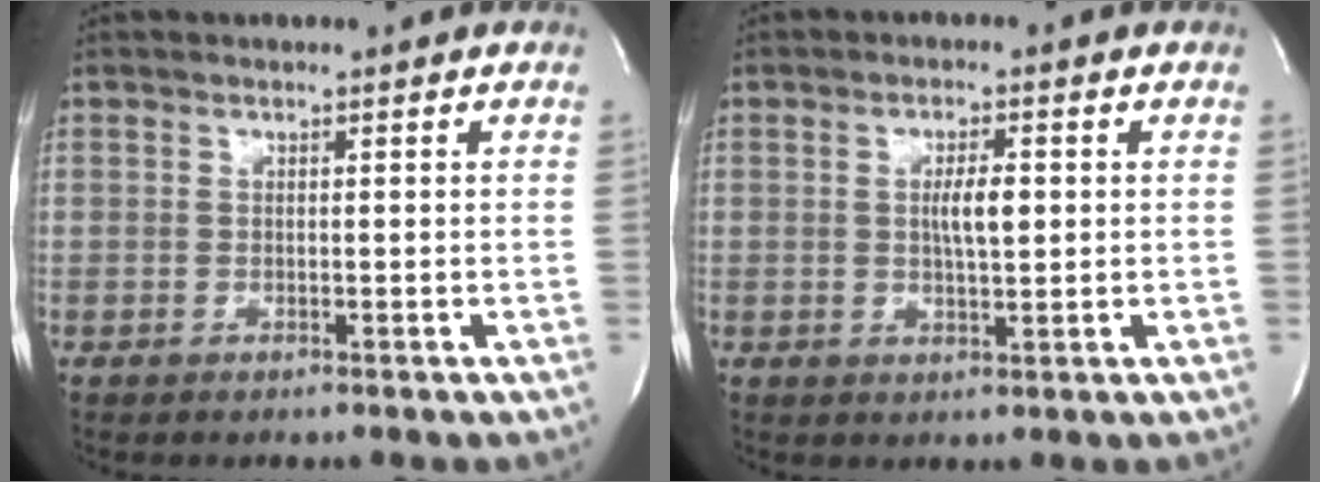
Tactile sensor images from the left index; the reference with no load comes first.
{"total": 4.1, "force": [0.4, 1.0, 4.0], "torque": [-0.069, 0.001, 0.006]}